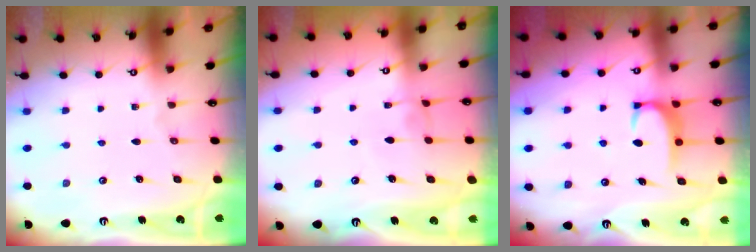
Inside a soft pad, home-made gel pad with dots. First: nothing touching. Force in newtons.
{"total": 1.8, "press": 1.7, "slide": 0.5}
{"total": 2.8, "press": 2.7, "slide": 0.4}